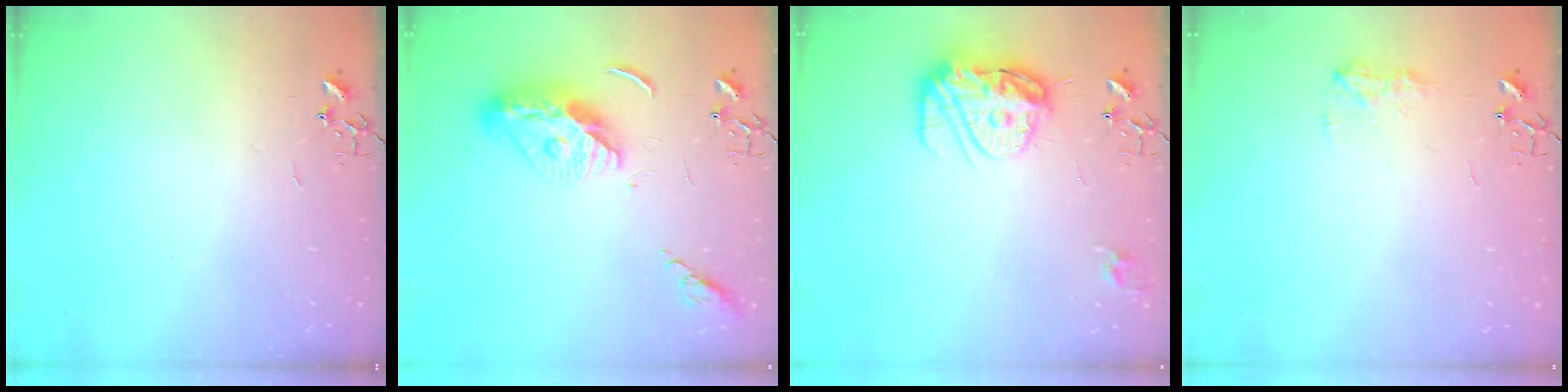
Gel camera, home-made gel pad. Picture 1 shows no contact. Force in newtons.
{"total": 13.1, "press": 13.0, "slide": 1.3}
{"total": 14.9, "press": 14.8, "slide": 1.2}
{"total": 7.9, "press": 7.9, "slide": 0.4}